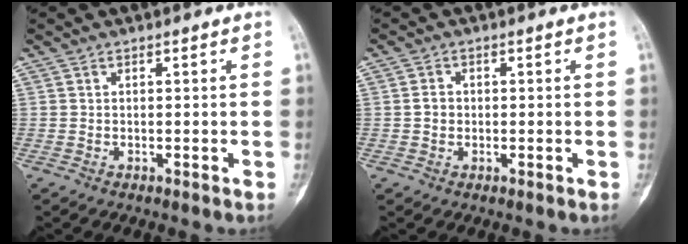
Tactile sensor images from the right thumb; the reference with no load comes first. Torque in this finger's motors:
{"motor_torque": [0.58, 0.37, 0.32, -0.28, 0.04]}